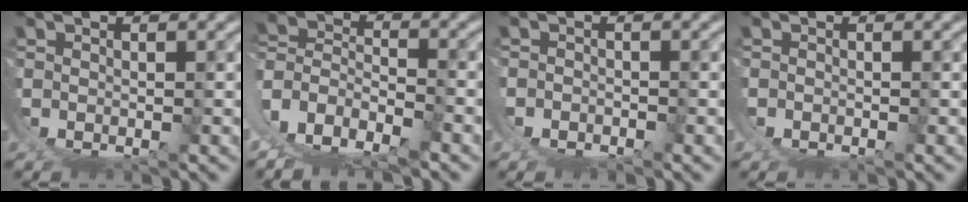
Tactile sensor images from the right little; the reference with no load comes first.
{"total": 9.2, "force": [1.4, 7.9, 4.6], "torque": [-0.138, -0.031, 0.017]}
{"total": 1.7, "force": [-0.2, 1.6, 0.5], "torque": [-0.018, 0.000, -0.004]}
{"total": 1.0, "force": [-0.2, 0.9, 0.4], "torque": [-0.015, -0.001, -0.005]}